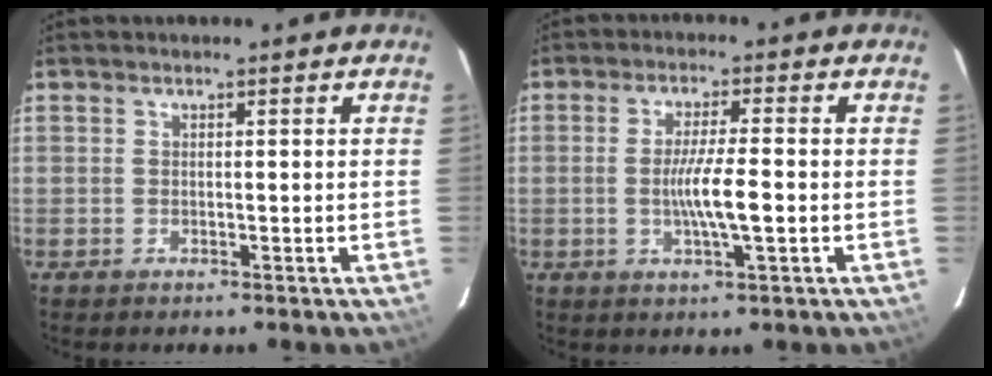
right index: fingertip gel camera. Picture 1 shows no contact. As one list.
[{"total": 4.7, "force": [-0.9, 0.0, 4.6], "torque": [-0.084, -0.006, -0.015]}]